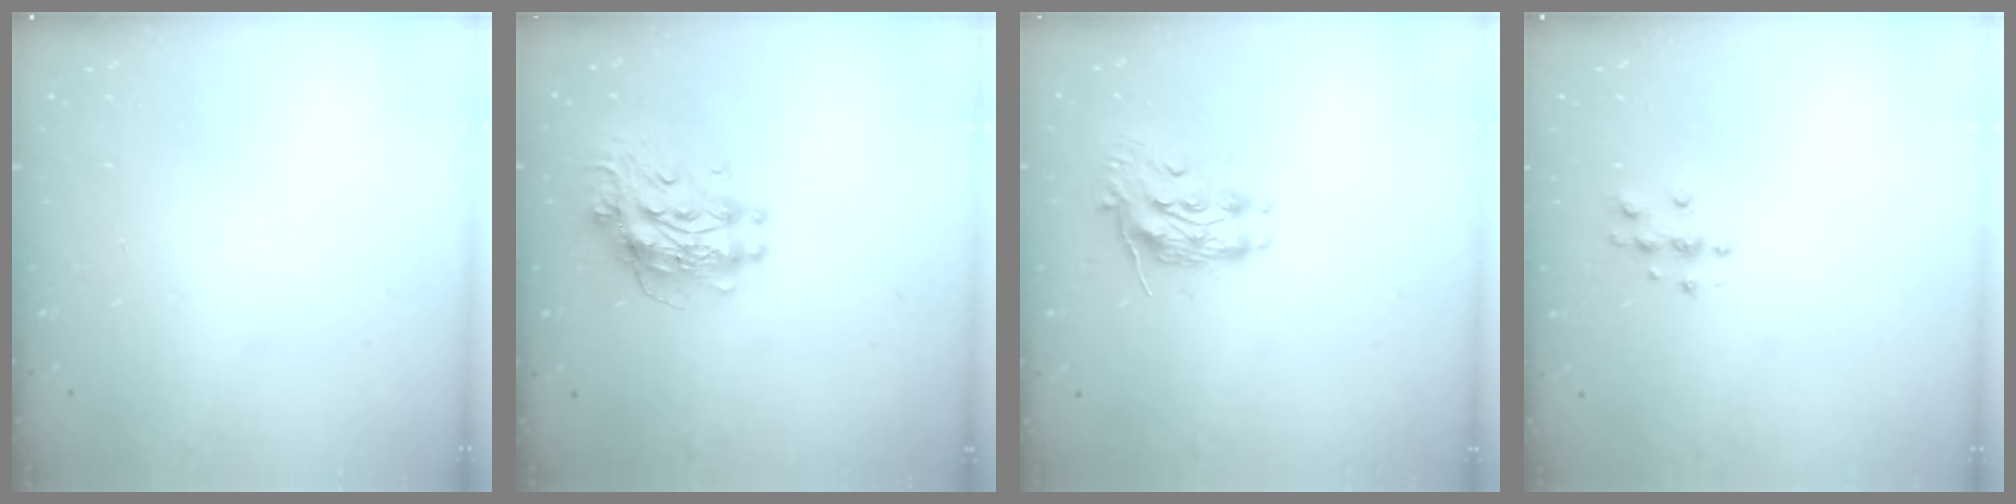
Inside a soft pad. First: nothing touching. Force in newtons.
{"total": 11.5, "press": 11.4, "slide": 0.9}
{"total": 9.8, "press": 9.7, "slide": 0.8}
{"total": 3.8, "press": 3.8, "slide": 0.4}